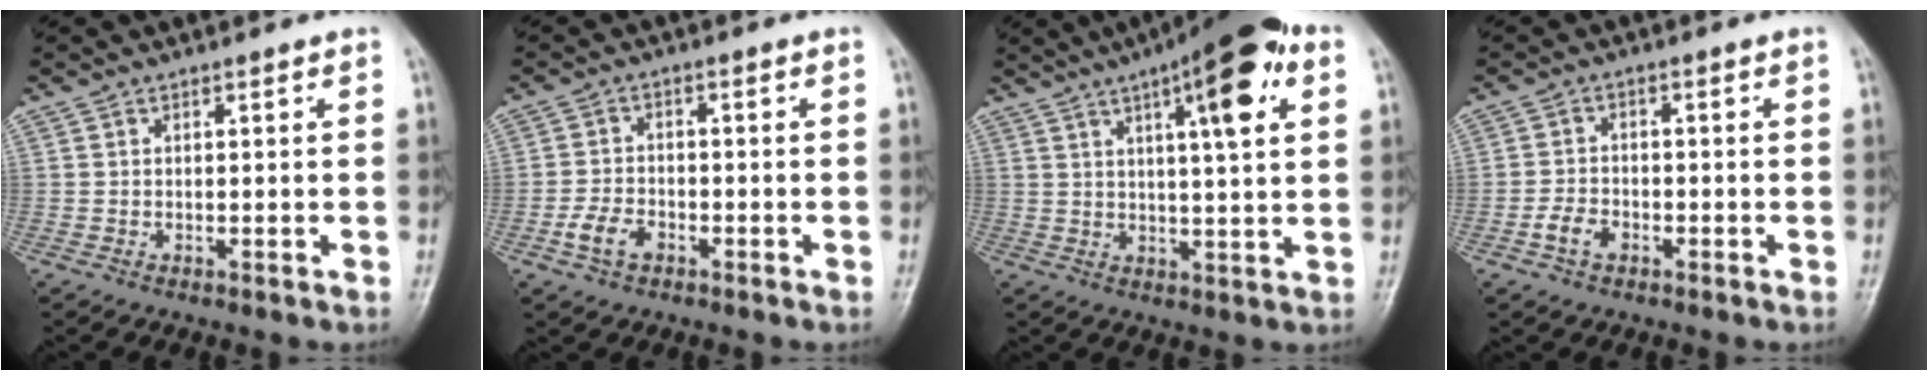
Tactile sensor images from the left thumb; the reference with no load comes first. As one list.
[{"total": 4.8, "force": [-2.4, 3.0, 2.9], "torque": [-0.053, 0.015, -0.047]}, {"total": 15.6, "force": [6.7, 3.6, 13.6], "torque": [-0.184, -0.002, 0.092]}, {"total": 3.8, "force": [-1.9, 2.5, 2.2], "torque": [-0.037, 0.014, -0.036]}]